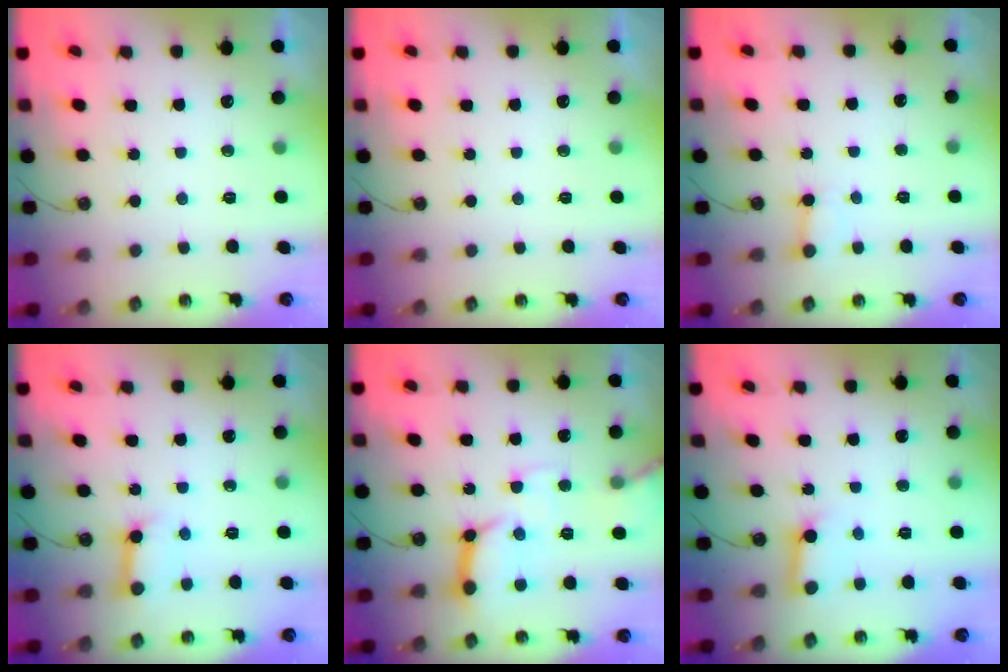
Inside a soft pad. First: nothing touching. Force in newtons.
{"total": 0.0}
{"total": 2.5, "press": 2.4, "slide": 0.4}
{"total": 8.6, "press": 8.5, "slide": 1.0}
{"total": 14.3, "press": 14.2, "slide": 1.5}
{"total": 6.8, "press": 6.8, "slide": 0.7}